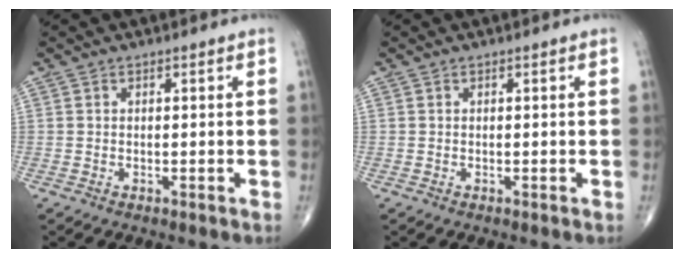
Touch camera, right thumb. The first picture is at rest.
{"total": 0.0}